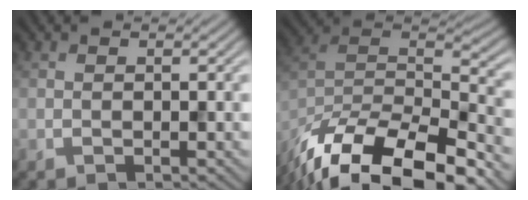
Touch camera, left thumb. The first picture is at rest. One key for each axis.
{"total": 18.3, "fx": -13.7, "fy": 6.8, "fz": 10.2, "tx": -0.218, "ty": -0.032, "tz": -0.209}